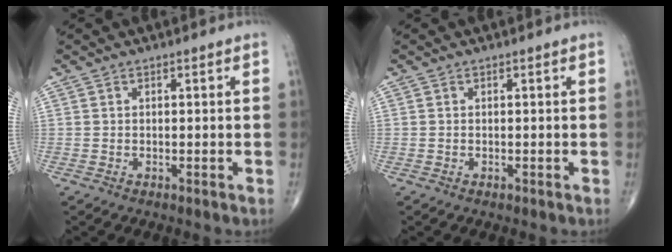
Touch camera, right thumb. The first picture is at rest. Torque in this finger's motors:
{"motor_torque": [-0.25, -0.04, -0.15, -0.07, -0.01]}